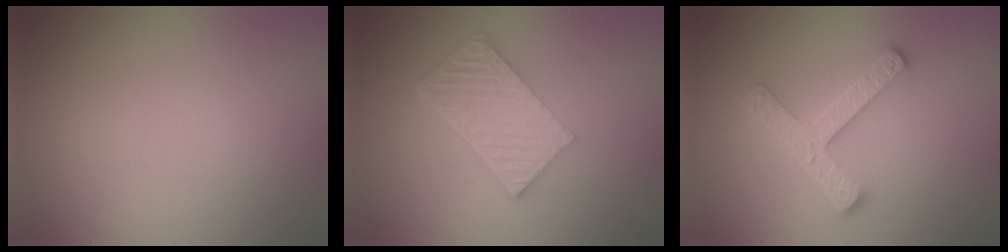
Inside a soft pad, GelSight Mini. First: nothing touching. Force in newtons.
{"total": 6.0, "press": 4.1, "slide": 4.4}
{"total": 4.6, "press": 4.6, "slide": 0.8}